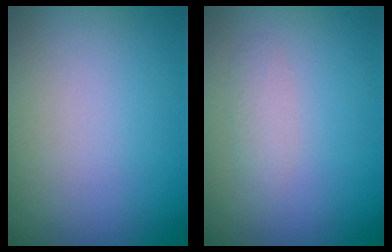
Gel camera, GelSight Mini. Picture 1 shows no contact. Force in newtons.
{"total": 1.3, "press": 1.3, "slide": 0.0}